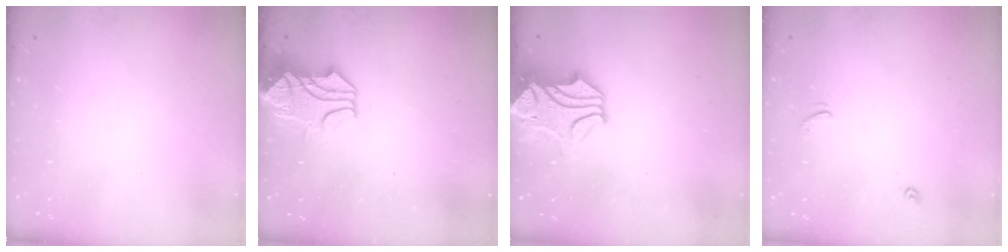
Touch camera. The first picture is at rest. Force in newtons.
{"total": 1.0, "press": 0.4, "slide": 0.9}
{"total": 2.4, "press": 2.1, "slide": 1.3}
{"total": 2.6, "press": 2.6, "slide": 0.3}